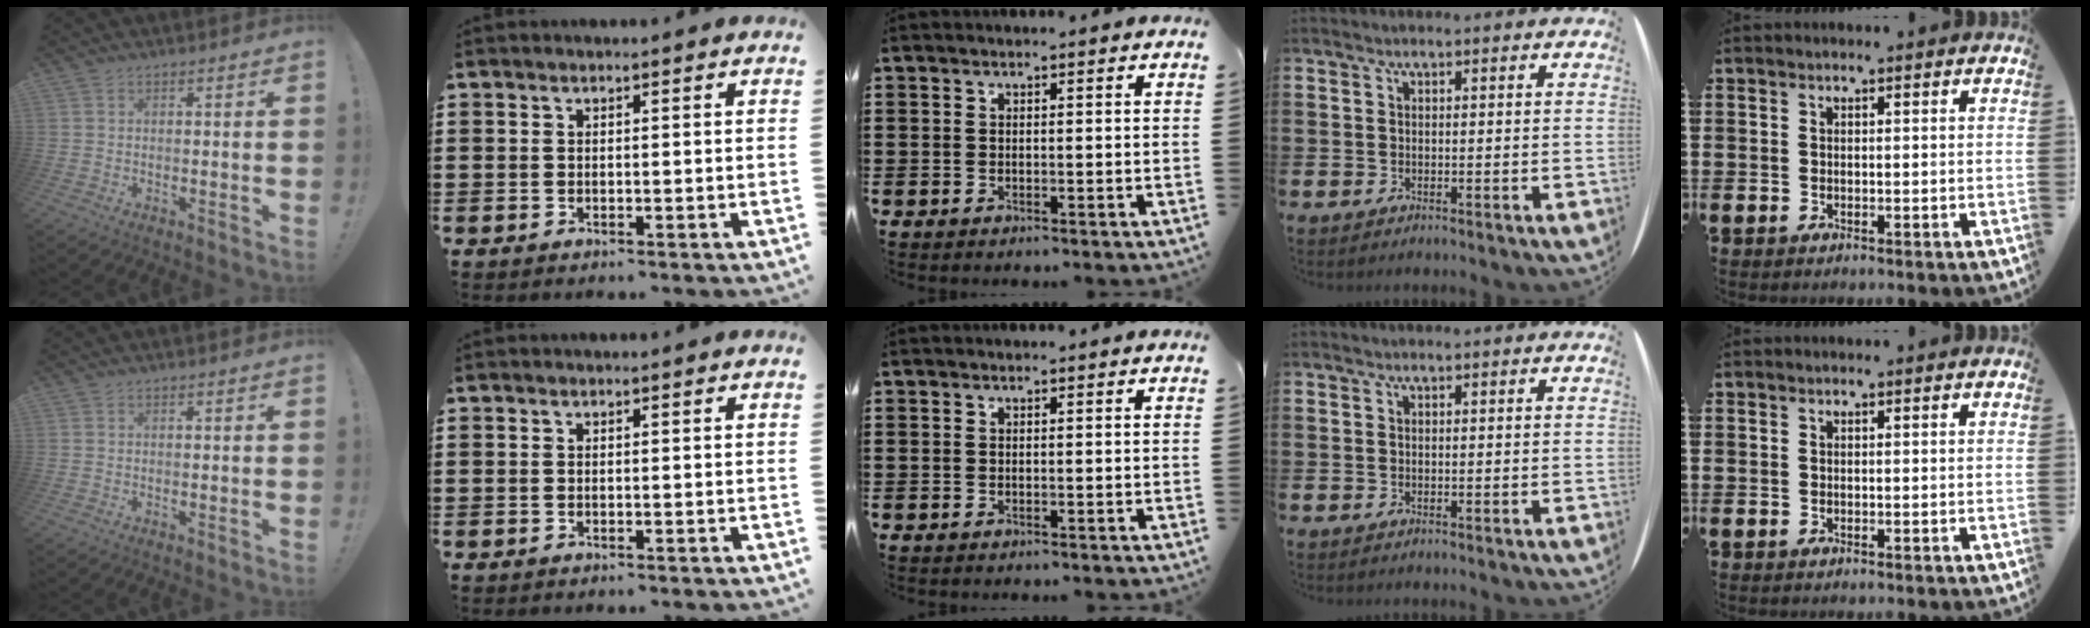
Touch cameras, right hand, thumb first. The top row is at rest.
{}